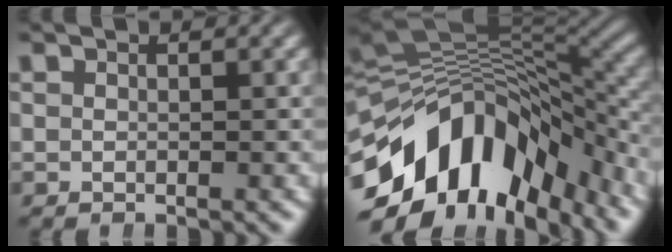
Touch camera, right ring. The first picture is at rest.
{"total": 15.0, "force": [-4.6, 10.1, 10.0], "torque": [-0.176, -0.008, -0.069]}